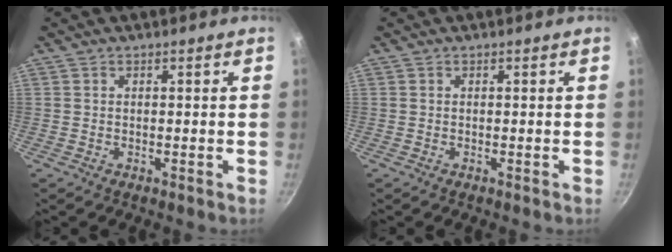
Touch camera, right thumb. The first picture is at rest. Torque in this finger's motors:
{"motor_torque": [-0.42, 0.16, 0.04, -0.84, -0.02]}